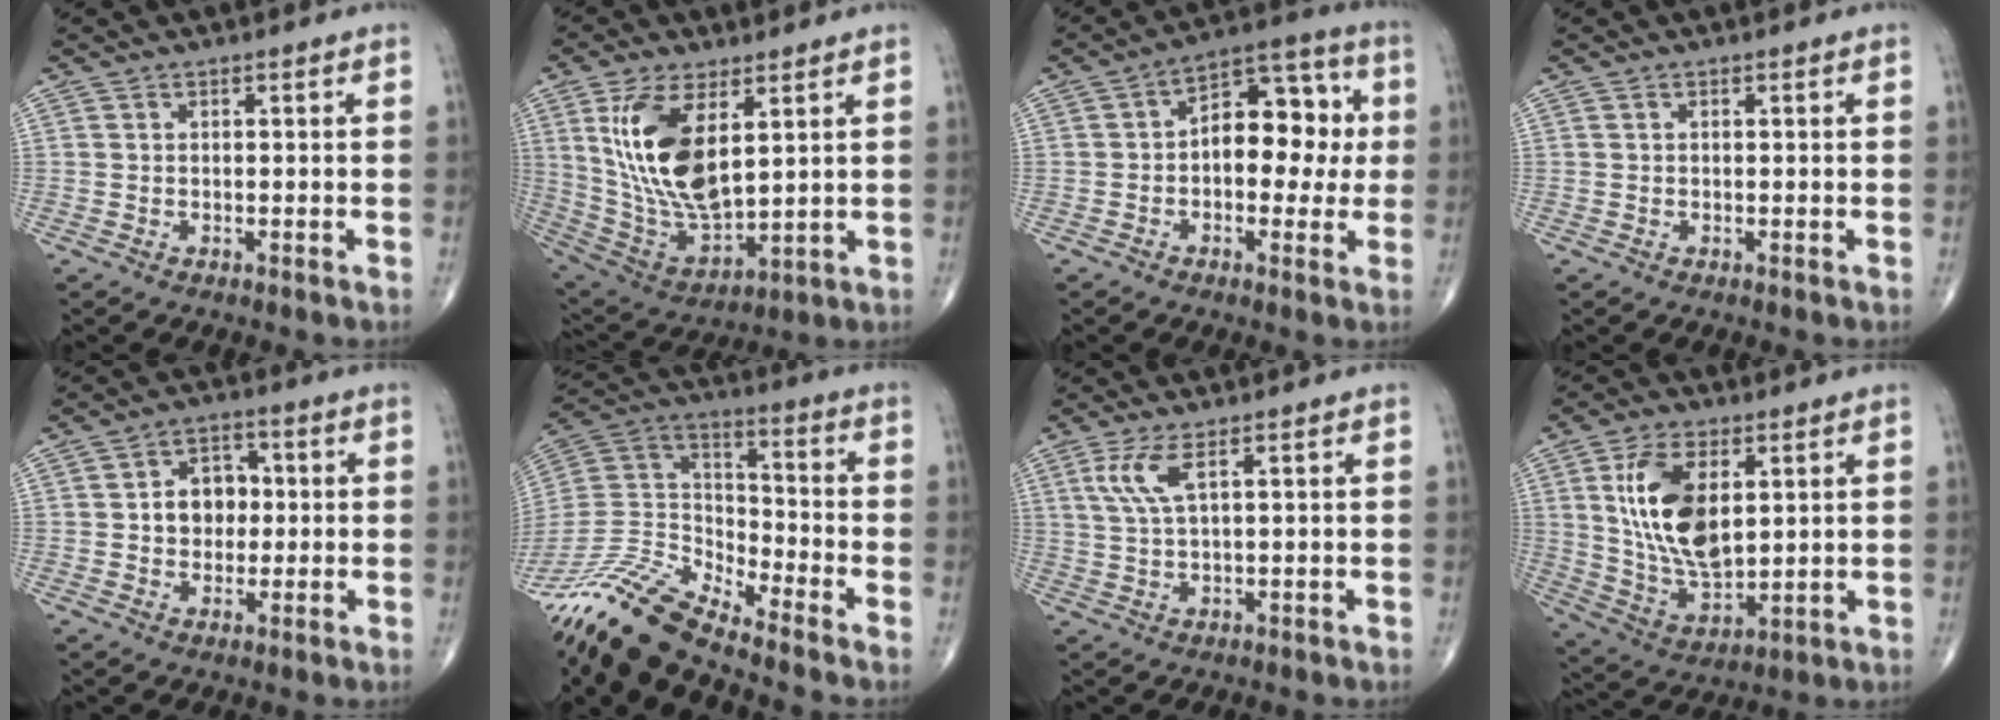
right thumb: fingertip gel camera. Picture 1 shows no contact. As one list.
[{"total": 17.2, "force": [5.2, 8.0, 14.3], "torque": [-0.270, -0.025, 0.116]}, {"total": 13.5, "force": [0.4, 8.2, 10.7], "torque": [-0.106, 0.038, -0.005]}, {"total": 0.0}, {"total": 7.4, "force": [0.3, 5.8, 4.6], "torque": [-0.037, 0.014, 0.000]}, {"total": 14.5, "force": [-13.6, 1.4, 5.0], "torque": [-0.105, 0.073, -0.271]}, {"total": 4.6, "force": [2.0, 1.0, 4.1], "torque": [-0.105, -0.003, 0.049]}, {"total": 15.6, "force": [3.9, 8.2, 12.7], "torque": [-0.227, -0.020, 0.083]}]